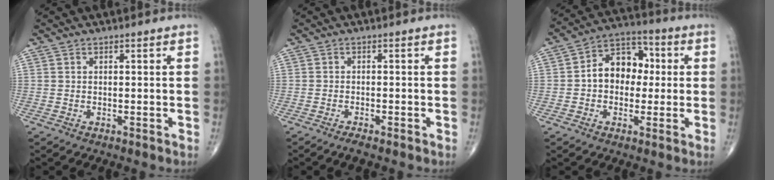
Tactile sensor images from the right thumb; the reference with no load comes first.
{"total": 1.4, "force": [-1.2, 0.1, 0.9], "torque": [-0.025, 0.002, -0.023]}
{"total": 11.0, "force": [0.5, 8.1, 7.3], "torque": [-0.080, 0.031, -0.004]}